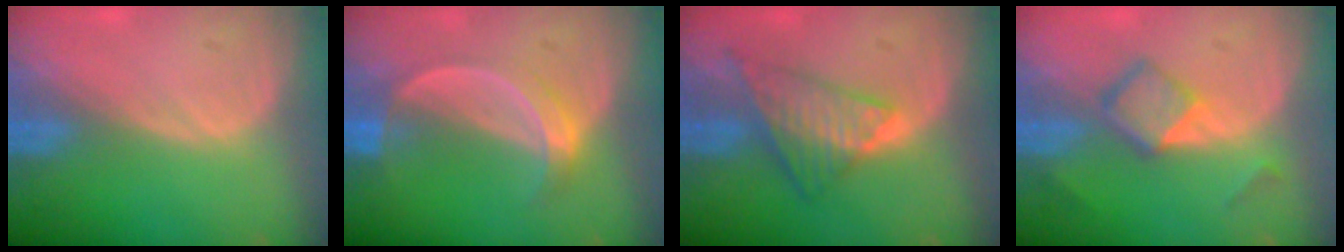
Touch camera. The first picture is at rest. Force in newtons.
{"total": 5.2, "press": 4.7, "slide": 2.2}
{"total": 7.2, "press": 6.7, "slide": 2.7}
{"total": 5.0, "press": 4.6, "slide": 1.9}